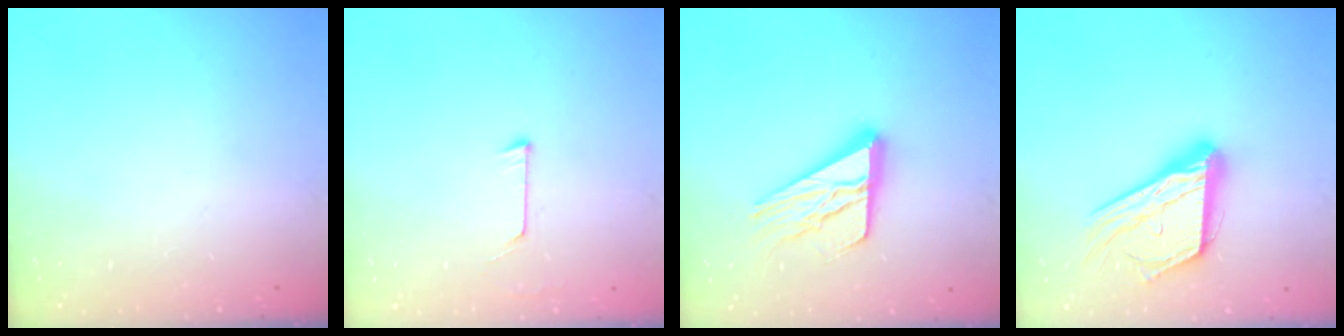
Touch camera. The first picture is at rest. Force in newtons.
{"total": 3.9, "press": 3.9, "slide": 0.4}
{"total": 16.5, "press": 16.5, "slide": 1.6}
{"total": 17.9, "press": 17.8, "slide": 1.5}